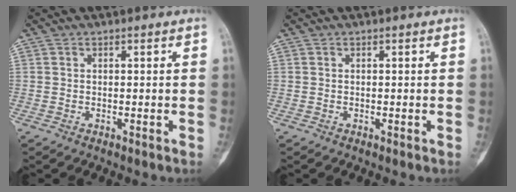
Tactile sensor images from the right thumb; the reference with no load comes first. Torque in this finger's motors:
{"motor_torque": [-0.19, 0.27, -0.04, 0.02, 0.04]}